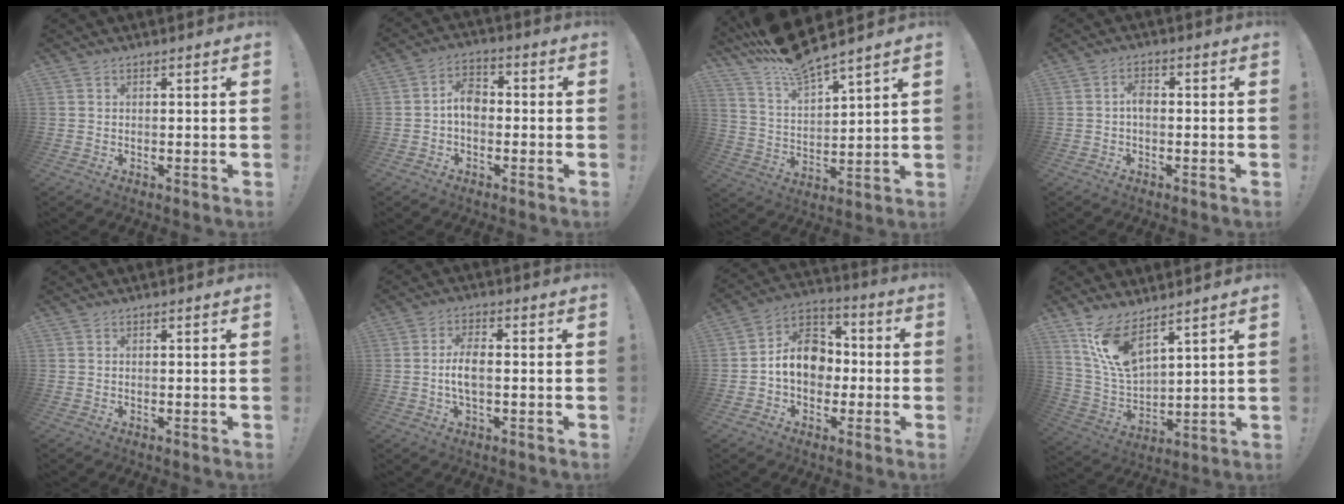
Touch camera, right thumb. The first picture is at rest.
{"total": 7.0, "force": [-0.9, 4.7, 5.1], "torque": [-0.095, 0.015, -0.014]}
{"total": 11.2, "force": [10.4, 1.3, 4.0], "torque": [-0.098, -0.083, 0.179]}
{"total": 3.2, "force": [-0.5, 1.7, 2.7], "torque": [-0.055, 0.009, -0.008]}
{"total": 0.0}
{"total": 5.9, "force": [-0.8, 2.3, 5.4], "torque": [-0.106, 0.002, -0.015]}
{"total": 13.0, "force": [-0.5, 10.5, 7.6], "torque": [-0.124, 0.025, -0.002]}
{"total": 12.7, "force": [9.0, 4.8, 7.7], "torque": [-0.163, -0.044, 0.172]}